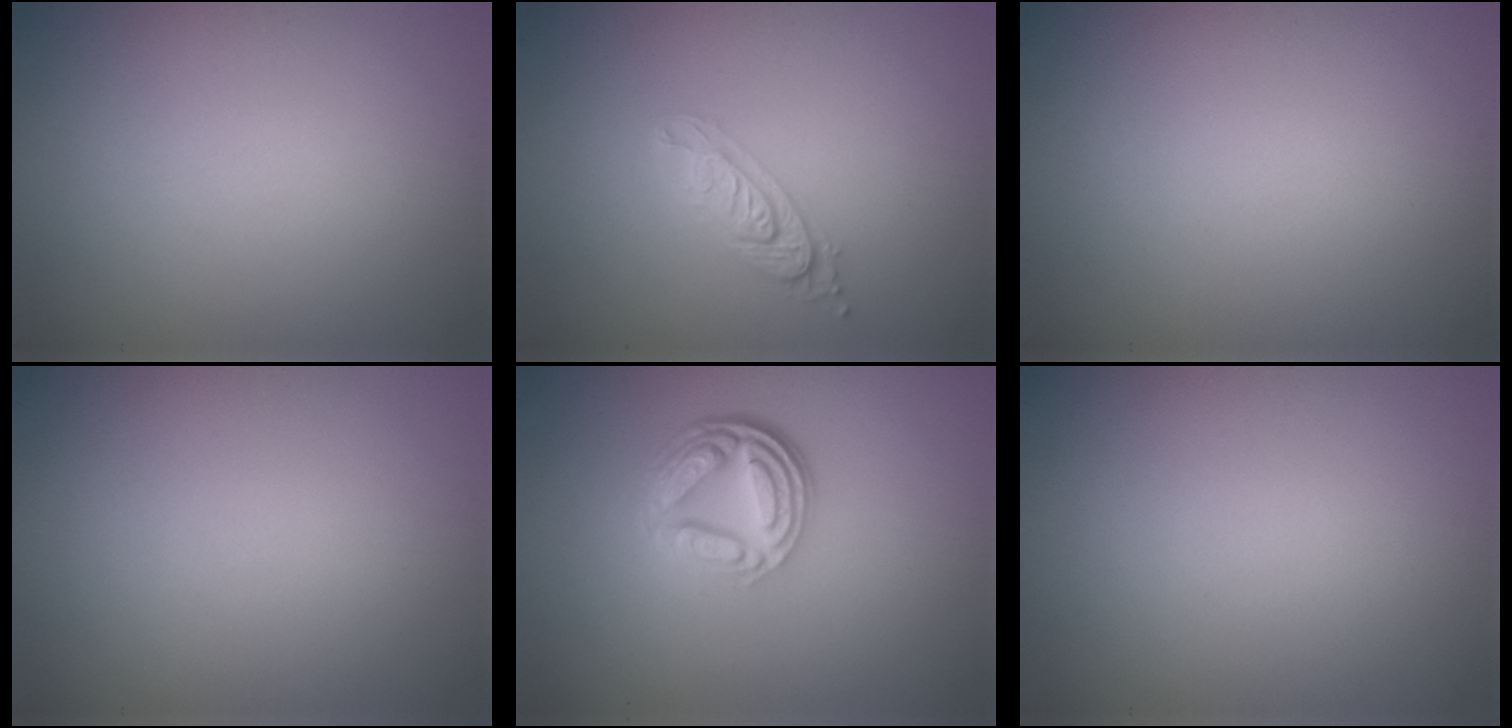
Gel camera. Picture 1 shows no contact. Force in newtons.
{"total": 2.0, "press": 1.9, "slide": 0.4}
{"total": 0.0}
{"total": 0.0}
{"total": 5.1, "press": 3.6, "slide": 3.6}
{"total": 0.0}